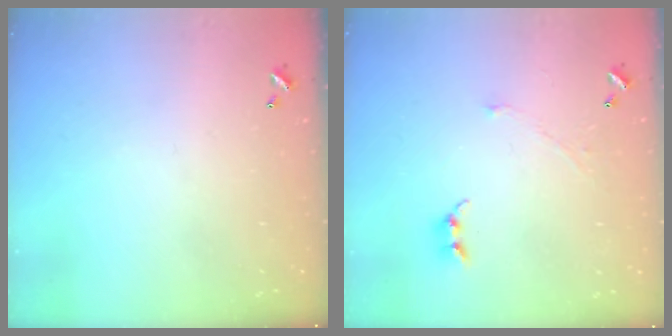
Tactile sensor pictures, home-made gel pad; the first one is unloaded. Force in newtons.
{"total": 2.3, "press": 2.2, "slide": 0.3}